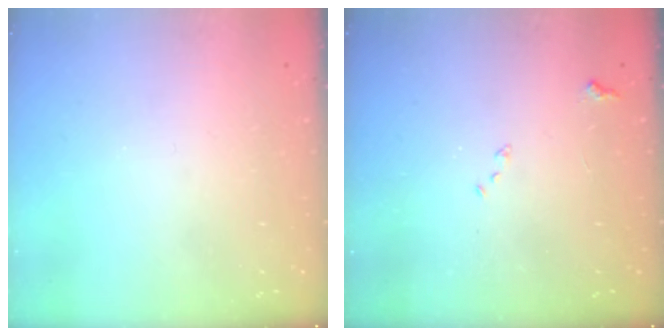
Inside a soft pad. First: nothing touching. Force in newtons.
{"total": 7.8, "press": 7.8, "slide": 1.0}